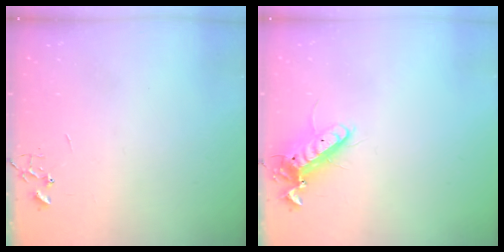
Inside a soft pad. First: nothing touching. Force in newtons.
{"total": 11.9, "press": 11.7, "slide": 2.2}